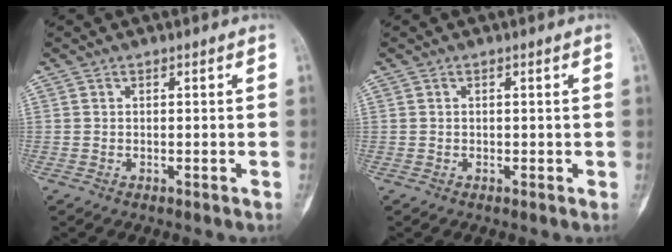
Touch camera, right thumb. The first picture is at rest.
{"total": 0.0}